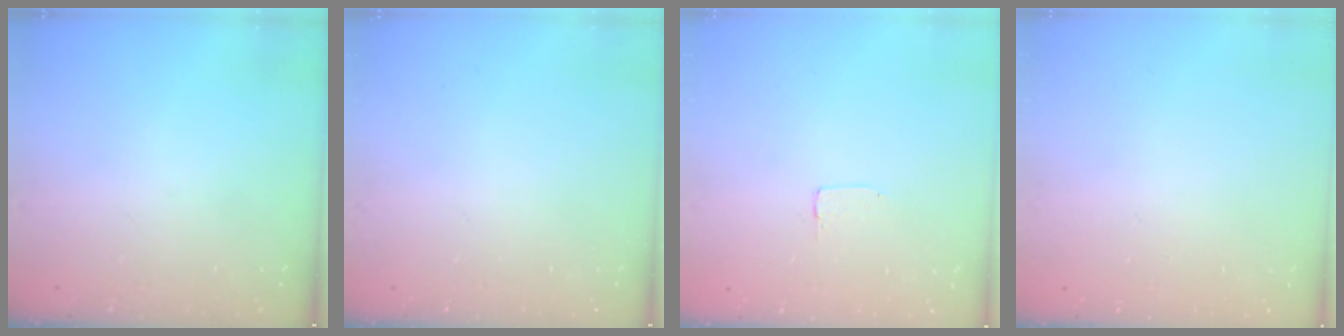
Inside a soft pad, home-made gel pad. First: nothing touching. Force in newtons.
{"total": 0.0}
{"total": 1.2, "press": 1.2, "slide": 0.0}
{"total": 0.0}